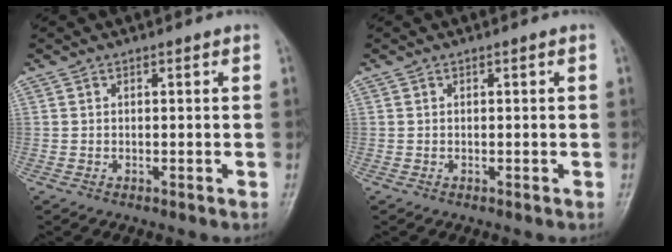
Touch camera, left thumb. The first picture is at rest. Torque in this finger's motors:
{"motor_torque": [0.00, 0.00, 0.01, -0.05, 0.00]}